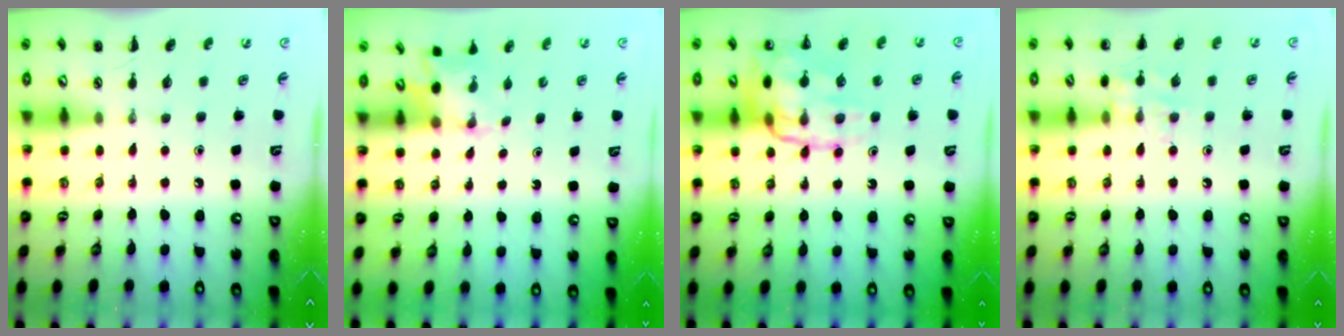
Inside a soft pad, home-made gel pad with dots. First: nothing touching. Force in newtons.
{"total": 1.6, "press": 1.5, "slide": 0.6}
{"total": 16.1, "press": 16.0, "slide": 1.9}
{"total": 8.2, "press": 8.1, "slide": 1.1}